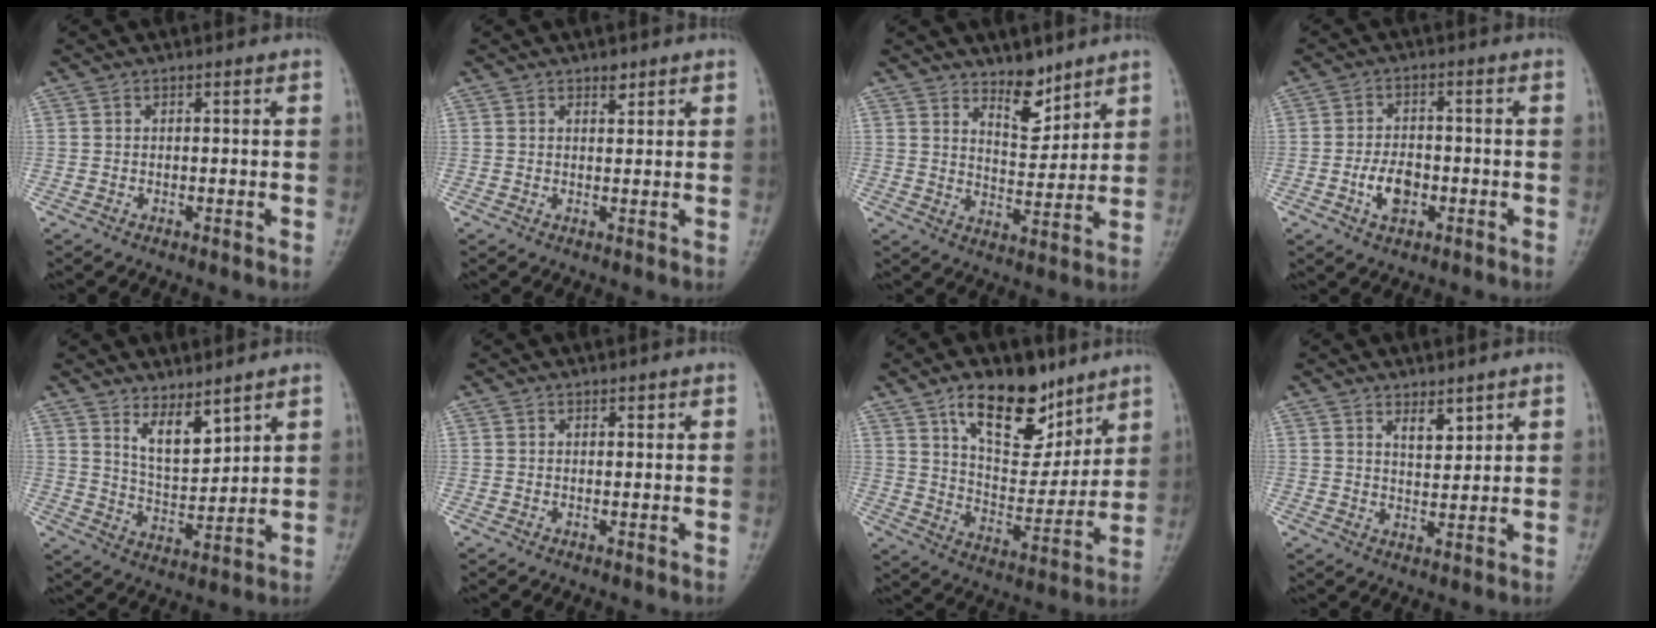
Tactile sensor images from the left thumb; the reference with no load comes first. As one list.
[{"total": 1.7, "force": [1.2, 0.8, 0.8], "torque": [-0.001, -0.007, 0.017]}, {"total": 7.3, "force": [5.6, 3.1, 3.4], "torque": [-0.029, -0.049, 0.096]}, {"total": 5.6, "force": [-1.8, 3.4, 4.1], "torque": [-0.061, 0.010, -0.034]}, {"total": 7.3, "force": [5.0, 2.8, 4.5], "torque": [-0.063, -0.052, 0.098]}, {"total": 0.5, "force": [0.4, 0.3, 0.3], "torque": [-0.001, -0.002, 0.005]}, {"total": 16.6, "force": [10.5, 8.5, 9.7], "torque": [-0.104, -0.066, 0.181]}, {"total": 3.7, "force": [2.5, 1.6, 2.3], "torque": [-0.023, -0.021, 0.046]}]